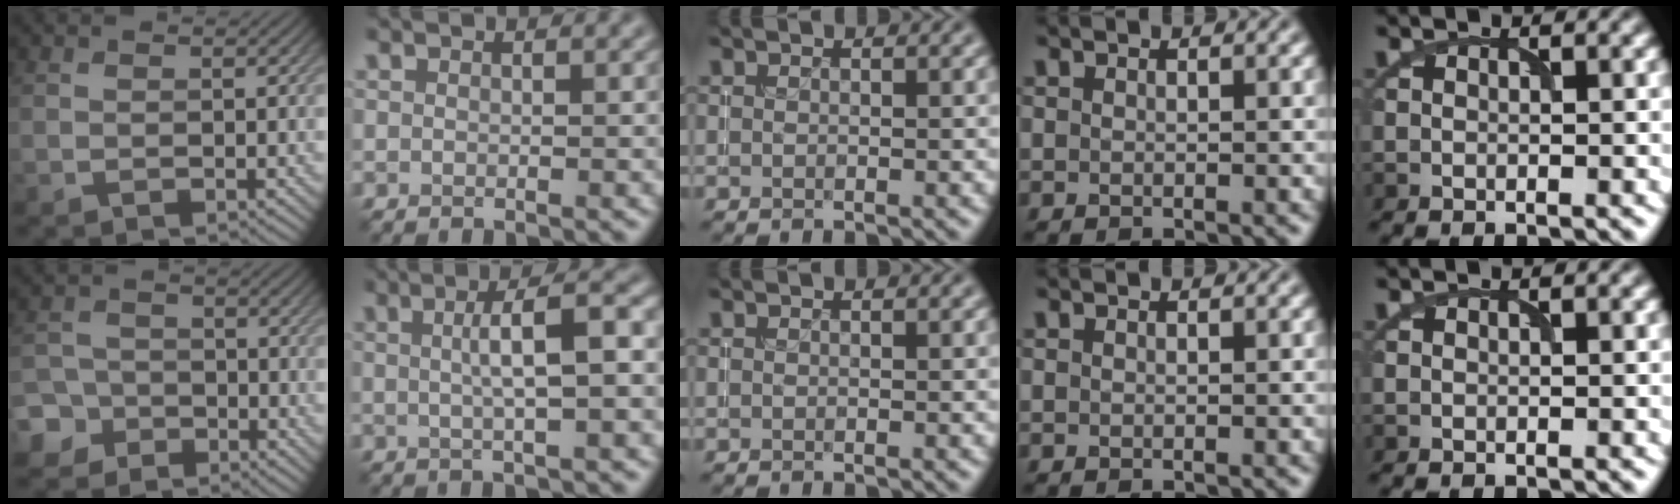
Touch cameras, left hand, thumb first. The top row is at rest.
{"thumb": {"total": 5.7, "force": [-3.6, 4.3, 1.1], "torque": [-0.015, -0.009, -0.082]}, "index": {"total": 5.5, "force": [0.6, 1.2, 5.4], "torque": [-0.076, 0.016, 0.006]}}